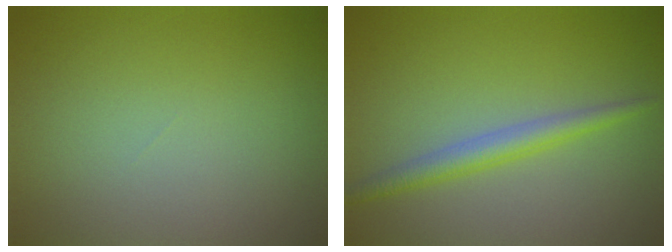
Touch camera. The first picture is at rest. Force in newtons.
{"total": 2.5, "press": 2.5, "slide": 0.1}